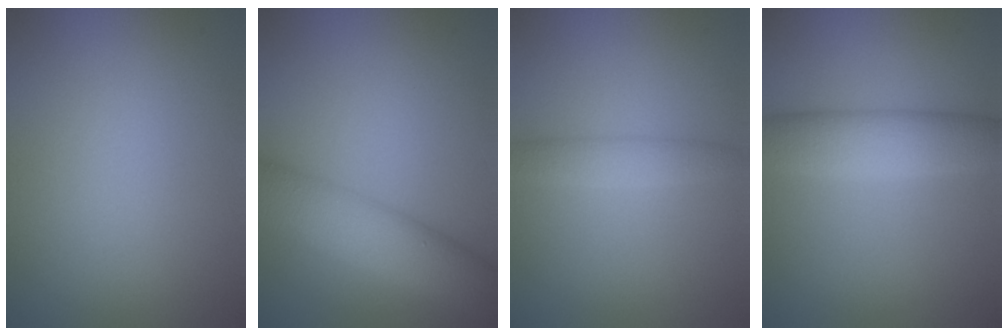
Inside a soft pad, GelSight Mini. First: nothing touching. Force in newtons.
{"total": 7.1, "press": 7.1, "slide": 0.3}
{"total": 2.1, "press": 2.1, "slide": 0.1}
{"total": 5.2, "press": 5.2, "slide": 0.1}